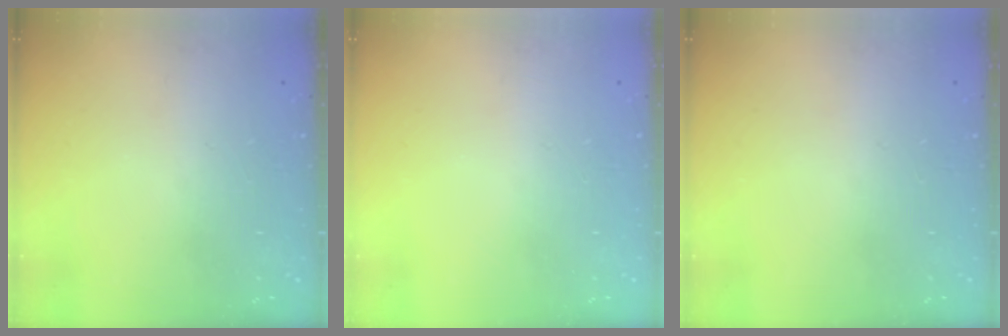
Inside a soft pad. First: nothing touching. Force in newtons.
{"total": 0.0}
{"total": 0.0}